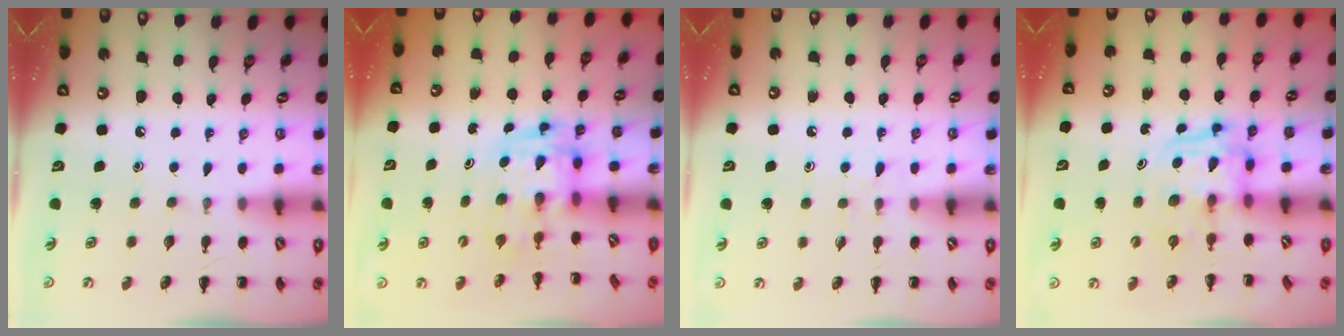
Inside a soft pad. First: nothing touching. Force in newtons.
{"total": 2.8, "press": 2.8, "slide": 0.5}
{"total": 4.1, "press": 3.7, "slide": 1.8}
{"total": 3.4, "press": 3.4, "slide": 0.3}